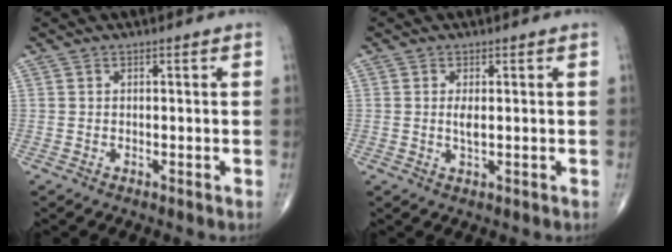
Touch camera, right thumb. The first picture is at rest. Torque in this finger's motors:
{"motor_torque": [0.46, 0.15, 0.32, -0.20, 0.01]}